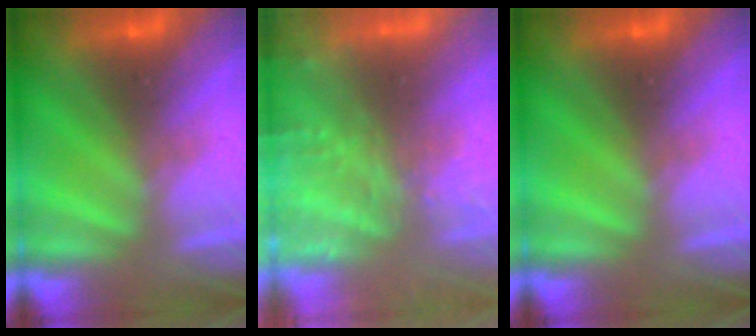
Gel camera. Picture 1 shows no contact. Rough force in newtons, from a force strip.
{"total": 9.1}
{"total": 0.0}